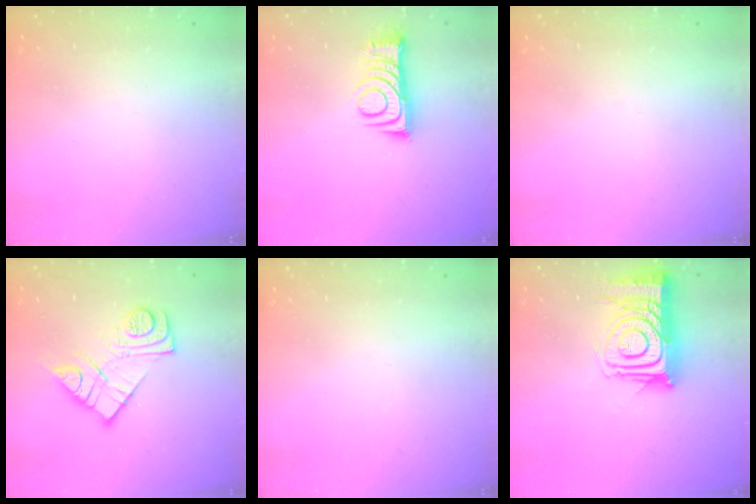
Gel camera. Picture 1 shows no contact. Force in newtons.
{"total": 9.2, "press": 9.2, "slide": 0.3}
{"total": 0.0}
{"total": 14.0, "press": 14.0, "slide": 0.9}
{"total": 0.0}
{"total": 15.4, "press": 15.3, "slide": 1.4}